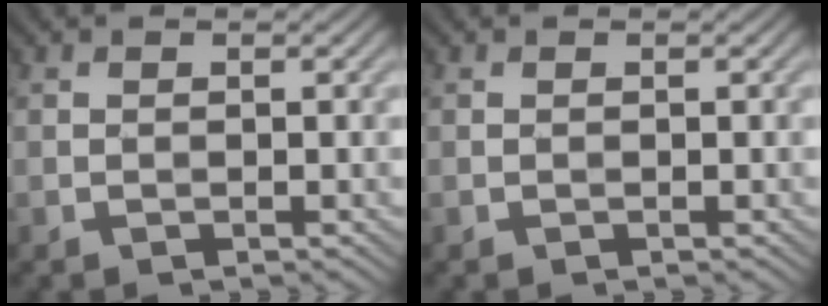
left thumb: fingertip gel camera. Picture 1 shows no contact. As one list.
[{"total": 0.0}]